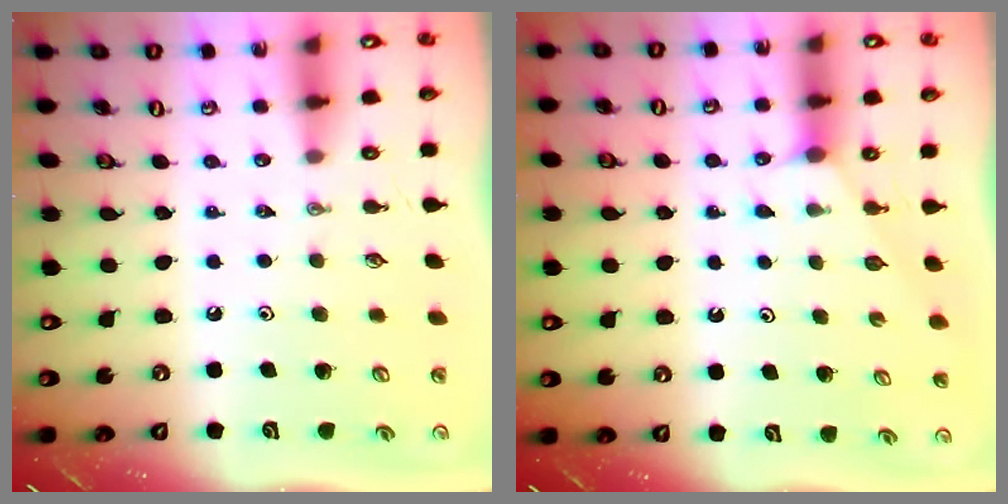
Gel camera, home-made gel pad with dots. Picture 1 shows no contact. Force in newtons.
{"total": 1.7, "press": 1.7, "slide": 0.3}